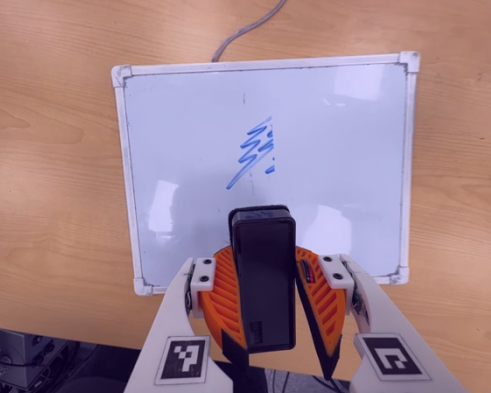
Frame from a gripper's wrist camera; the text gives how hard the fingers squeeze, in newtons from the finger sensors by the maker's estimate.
{"total": 8.6, "left": 9.3, "right": 7.8}